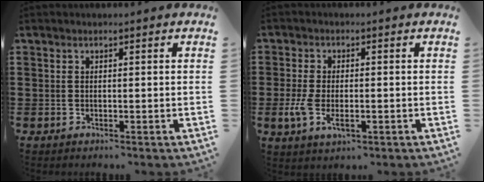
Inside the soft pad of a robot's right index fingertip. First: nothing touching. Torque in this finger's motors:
{"motor_torque": [0.26, -0.22, 0.18, 0.08]}